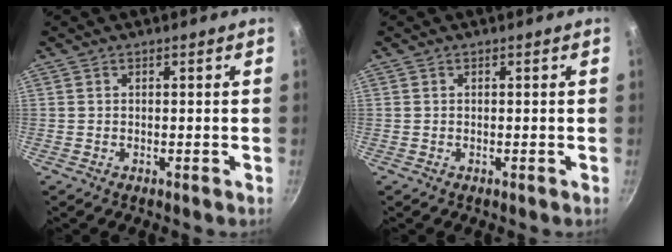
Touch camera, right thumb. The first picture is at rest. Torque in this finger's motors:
{"motor_torque": [0.01, 0.02, 0.05, 0.05, 0.03]}